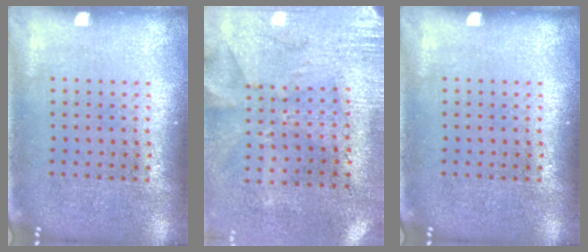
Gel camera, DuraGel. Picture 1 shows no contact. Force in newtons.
{"total": 2.8, "press": 2.3, "slide": 1.7}
{"total": 0.0}